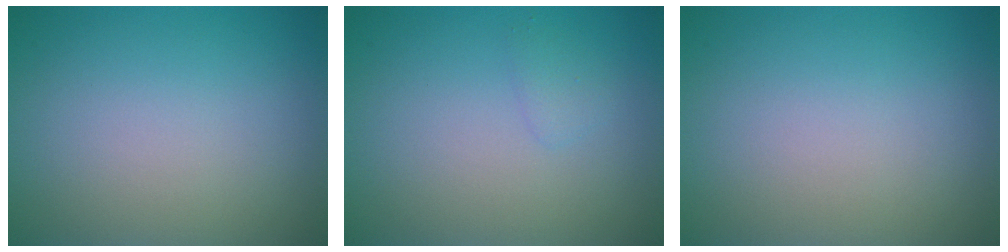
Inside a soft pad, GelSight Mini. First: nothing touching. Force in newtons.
{"total": 0.8, "press": 0.8, "slide": 0.0}
{"total": 0.0}